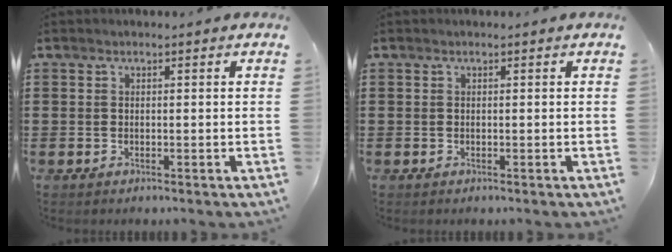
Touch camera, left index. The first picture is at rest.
{"total": 0.0}